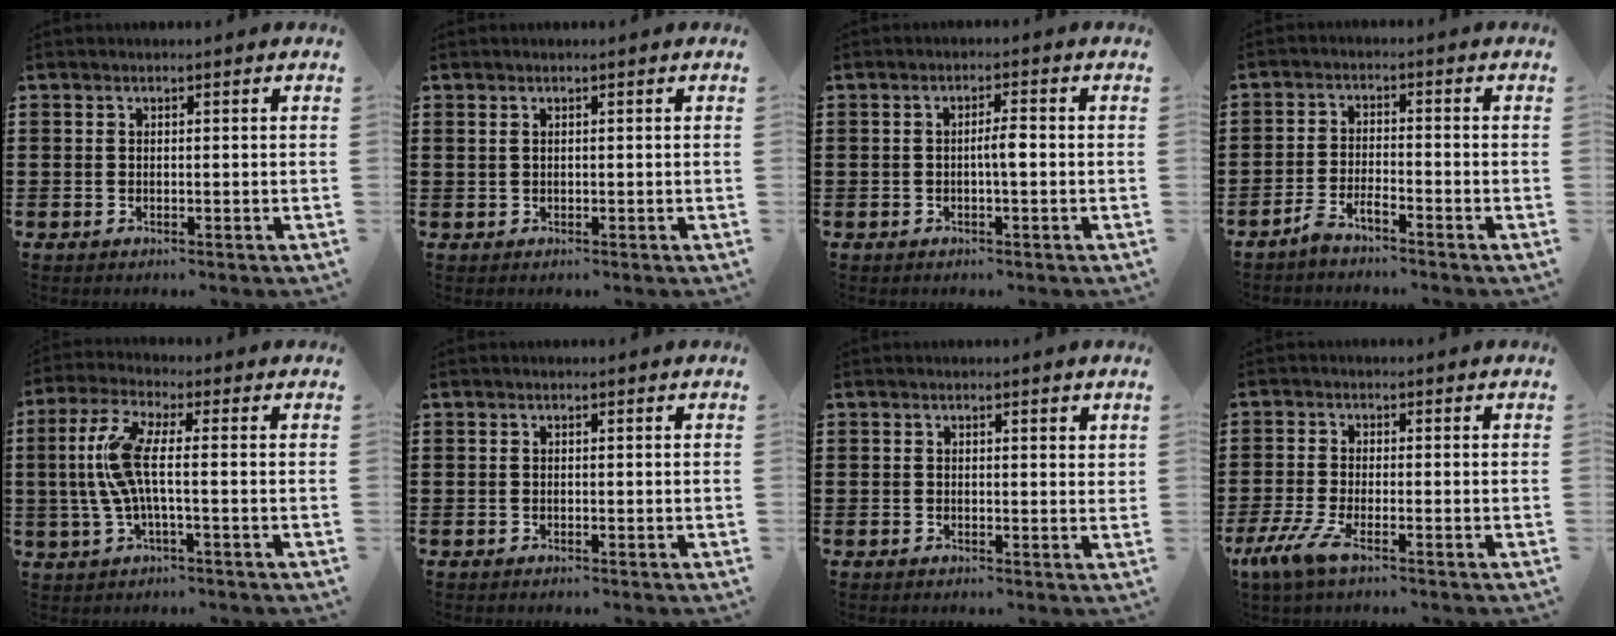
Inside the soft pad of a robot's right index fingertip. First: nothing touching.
{"total": 0.6, "force": [0.4, 0.2, 0.3], "torque": [-0.008, 0.002, 0.007]}
{"total": 2.5, "force": [-0.4, 0.4, 2.4], "torque": [-0.044, 0.002, -0.008]}
{"total": 2.9, "force": [-2.6, 0.2, 1.1], "torque": [-0.029, 0.003, -0.053]}
{"total": 8.5, "force": [-0.1, 2.1, 8.3], "torque": [-0.201, -0.016, -0.016]}
{"total": 0.0}
{"total": 0.7, "force": [0.4, 0.3, 0.5], "torque": [-0.010, 0.005, 0.008]}
{"total": 4.6, "force": [-2.5, 0.6, 3.8], "torque": [-0.100, -0.021, -0.052]}